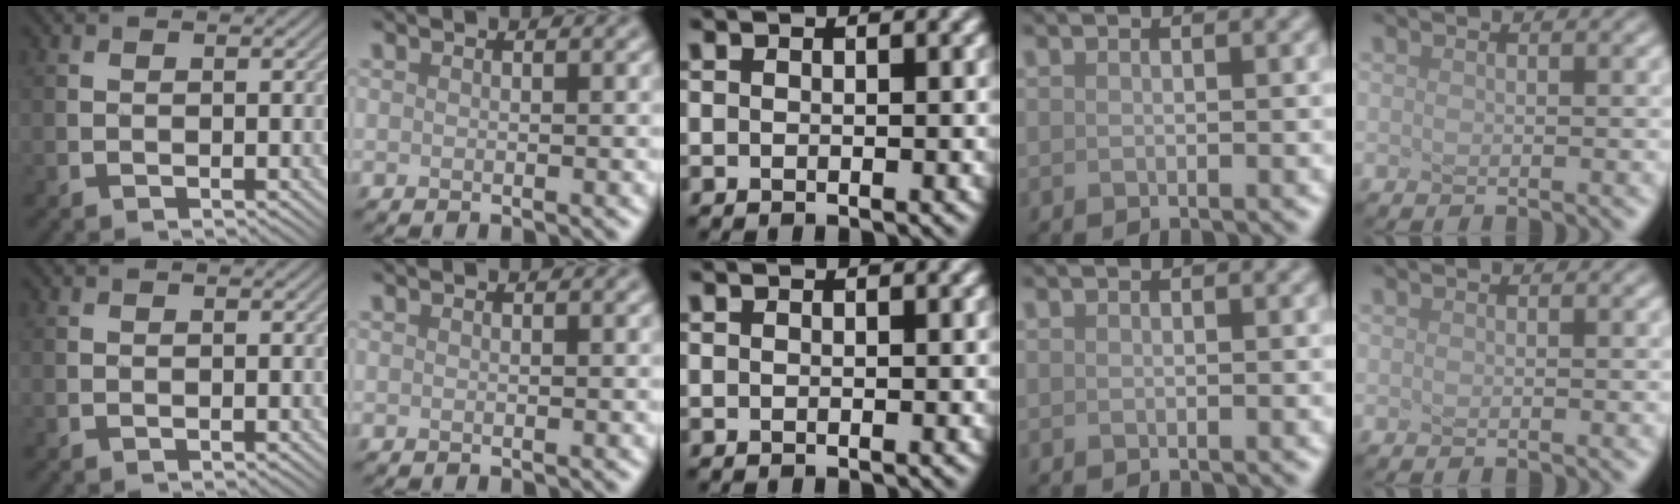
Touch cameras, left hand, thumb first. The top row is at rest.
{}